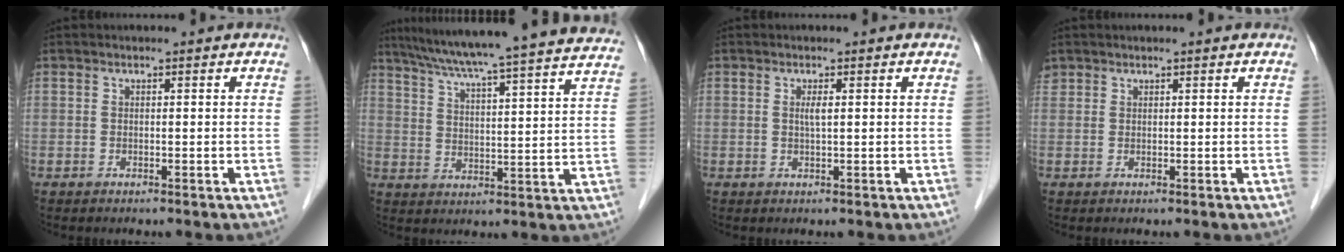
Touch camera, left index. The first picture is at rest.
{"total": 28.2, "force": [25.5, 0.0, 12.0], "torque": [-0.197, -0.029, 0.325]}
{"total": 1.3, "force": [0.3, 0.1, 1.3], "torque": [-0.029, 0.000, 0.006]}
{"total": 1.0, "force": [0.8, 0.6, 0.0], "torque": [0.003, 0.012, 0.015]}